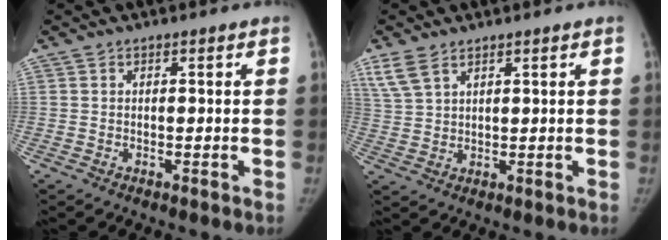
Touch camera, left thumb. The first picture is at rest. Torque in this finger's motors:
{"motor_torque": [2.59, 1.18, 1.56, -1.21, 0.67]}